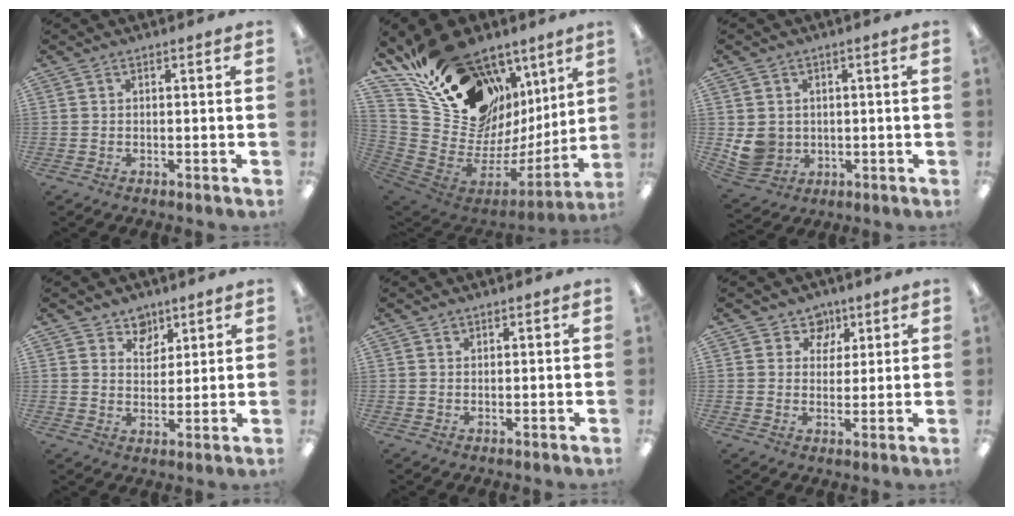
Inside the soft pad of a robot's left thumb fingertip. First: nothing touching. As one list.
[{"total": 23.2, "force": [16.4, 13.0, 10.0], "torque": [-0.156, -0.127, 0.333]}, {"total": 6.8, "force": [0.6, 6.5, 1.9], "torque": [-0.045, 0.002, 0.021]}, {"total": 6.0, "force": [4.4, 4.1, 0.5], "torque": [-0.010, -0.027, 0.081]}, {"total": 0.7, "force": [0.5, 0.4, 0.1], "torque": [-0.002, 0.000, 0.011]}, {"total": 5.8, "force": [3.2, 4.8, 0.7], "torque": [-0.006, -0.021, 0.056]}]